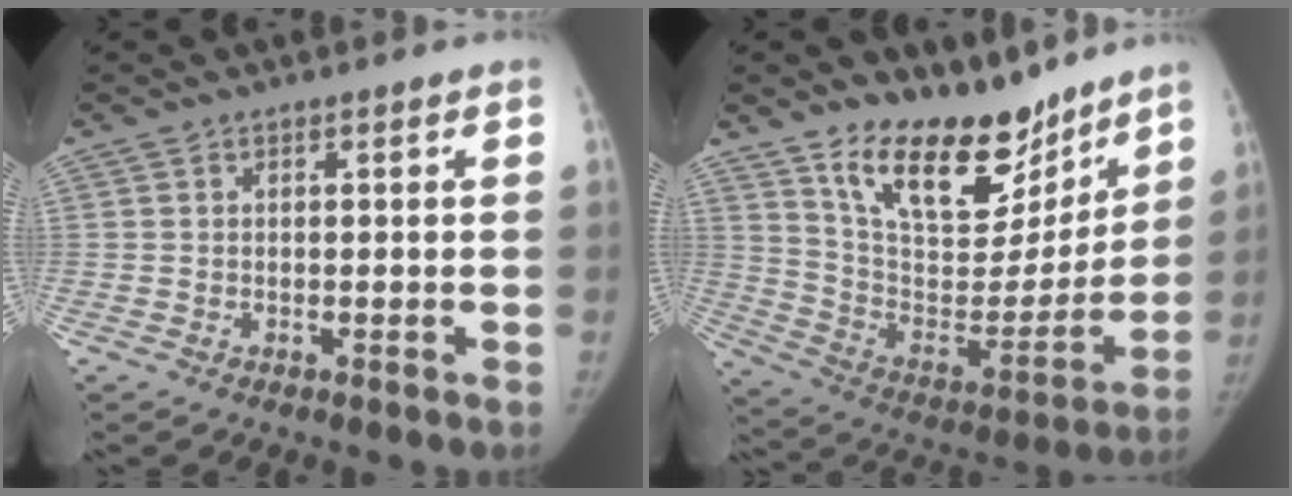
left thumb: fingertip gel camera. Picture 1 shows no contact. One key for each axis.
{"total": 21.7, "fx": 15.9, "fy": 10.0, "fz": 10.9, "tx": -0.122, "ty": -0.099, "tz": 0.271}